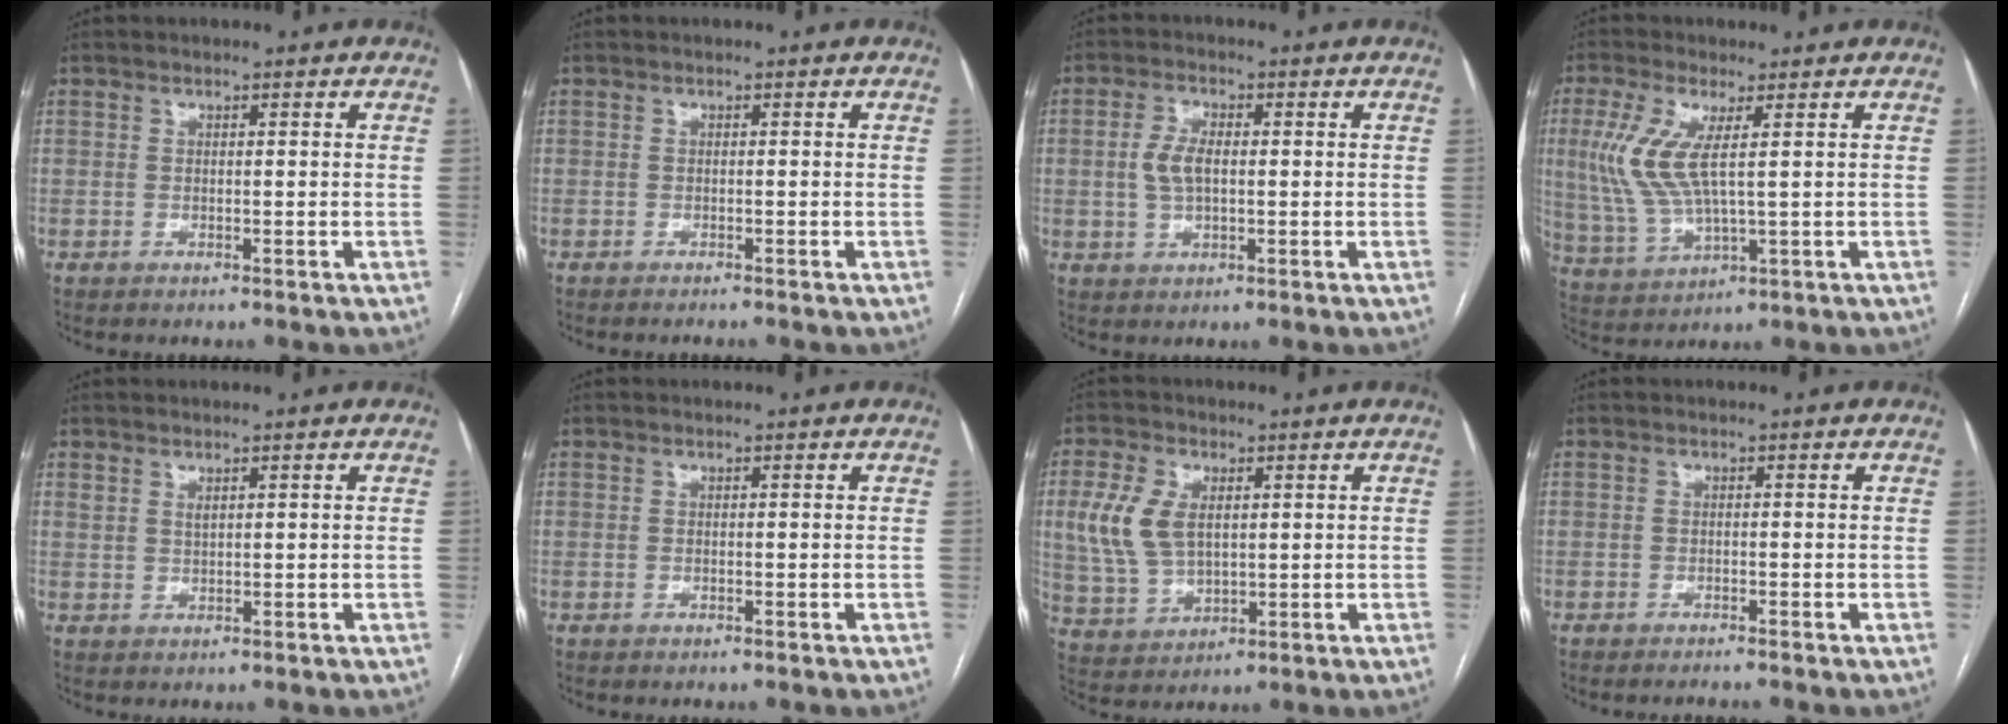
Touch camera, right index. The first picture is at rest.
{"total": 1.0, "force": [-1.0, -0.1, 0.3], "torque": [-0.004, -0.002, -0.013]}
{"total": 4.5, "force": [0.1, 2.2, 4.0], "torque": [-0.088, 0.006, 0.003]}
{"total": 8.9, "force": [2.0, 2.3, 8.4], "torque": [-0.210, -0.002, 0.043]}
{"total": 1.3, "force": [1.2, 0.4, 0.2], "torque": [-0.012, 0.002, 0.025]}
{"total": 0.0}
{"total": 8.8, "force": [1.8, 5.3, 6.8], "torque": [-0.164, 0.012, 0.045]}
{"total": 1.6, "force": [-1.5, -0.3, 0.4], "torque": [-0.004, -0.003, -0.021]}